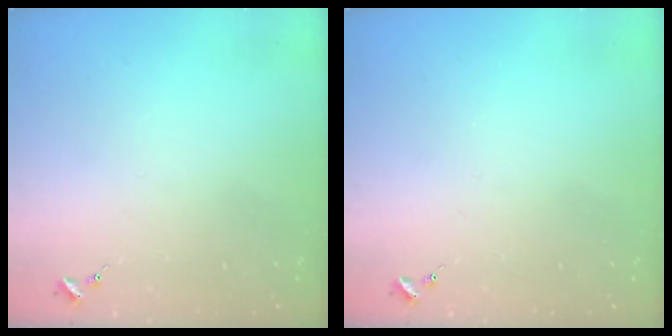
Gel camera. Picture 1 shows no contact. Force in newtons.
{"total": 0.0}